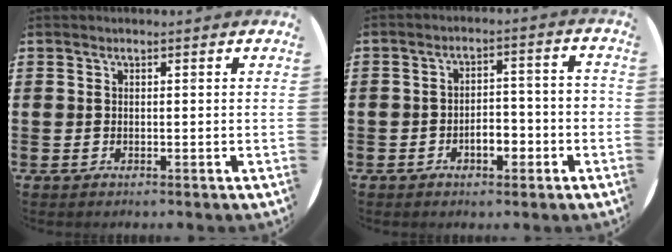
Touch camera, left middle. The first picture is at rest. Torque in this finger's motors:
{"motor_torque": [-0.24, 0.71, 0.10, 0.01]}